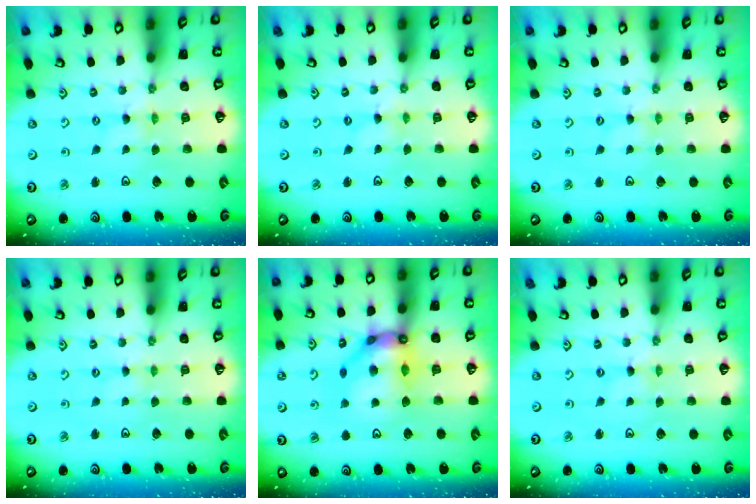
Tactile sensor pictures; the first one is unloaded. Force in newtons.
{"total": 0.0}
{"total": 0.0}
{"total": 1.2, "press": 1.2, "slide": 0.2}
{"total": 13.7, "press": 13.6, "slide": 1.5}
{"total": 0.0}